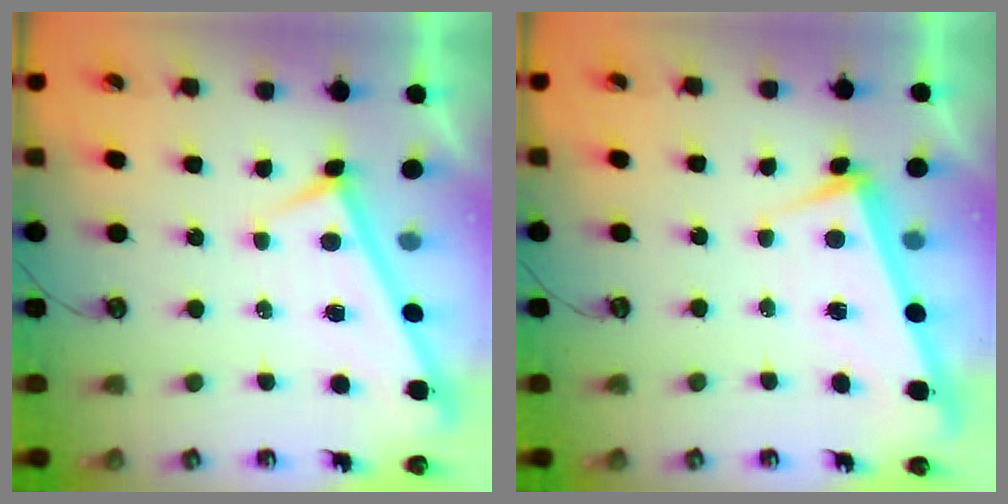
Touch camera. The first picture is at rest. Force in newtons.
{"total": 0.8, "press": 0.6, "slide": 0.6}